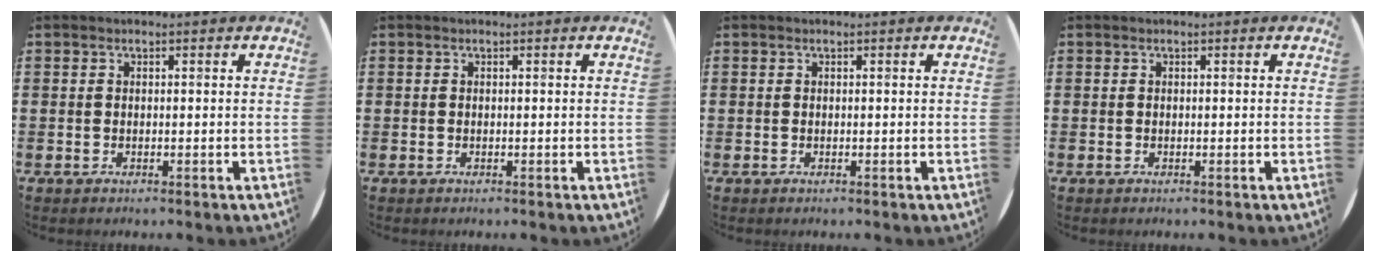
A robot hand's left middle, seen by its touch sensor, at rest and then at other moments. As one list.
[{"total": 0.0}, {"total": 0.0}, {"total": 0.0}]